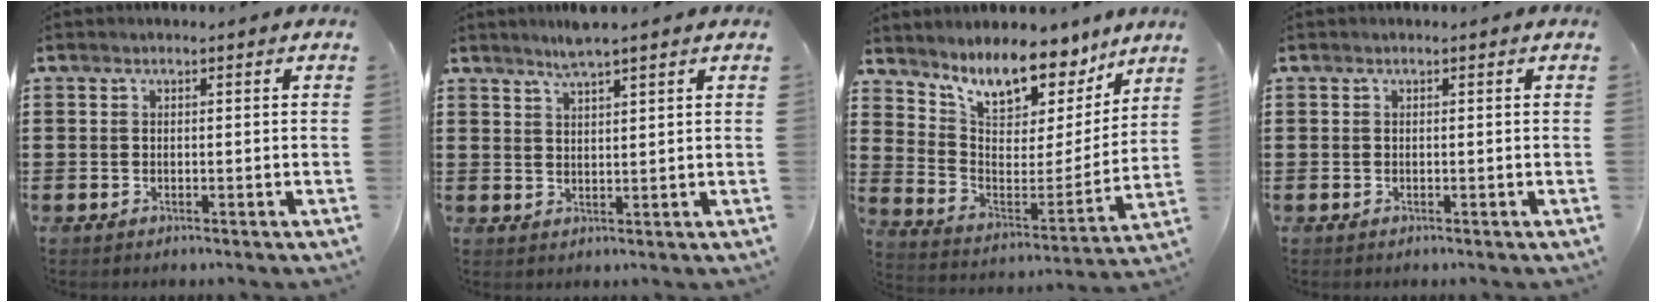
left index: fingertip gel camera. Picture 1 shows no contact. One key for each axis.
{"total": 3.5, "fx": 3.0, "fy": -0.1, "fz": 1.8, "tx": -0.041, "ty": -0.002, "tz": 0.053}
{"total": 9.5, "fx": 8.5, "fy": 3.0, "fz": 3.2, "tx": -0.083, "ty": -0.068, "tz": 0.150}
{"total": 0.0}